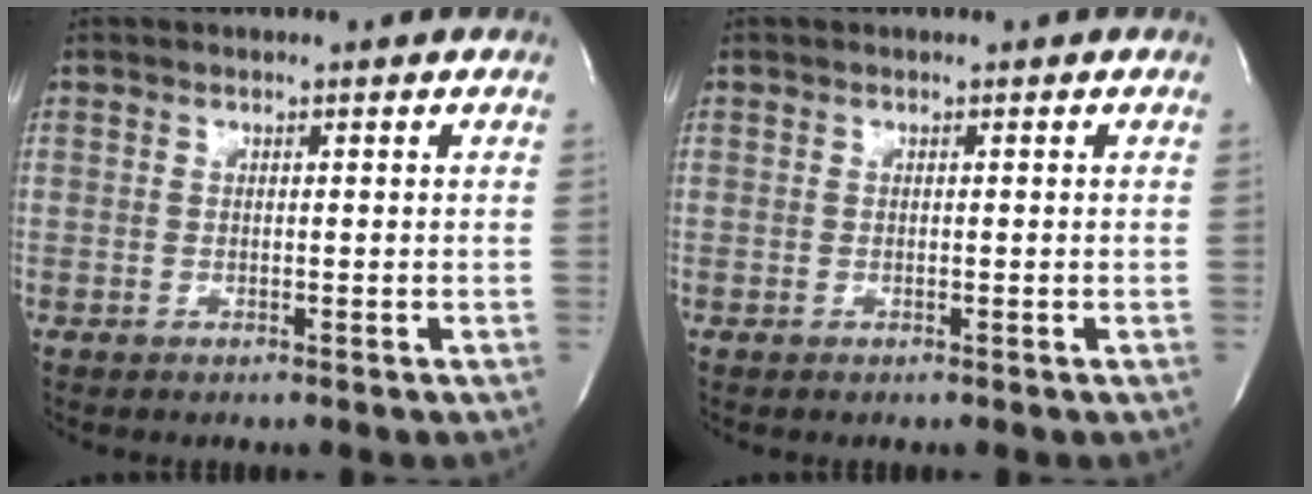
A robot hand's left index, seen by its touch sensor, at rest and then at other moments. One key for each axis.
{"total": 0.0}